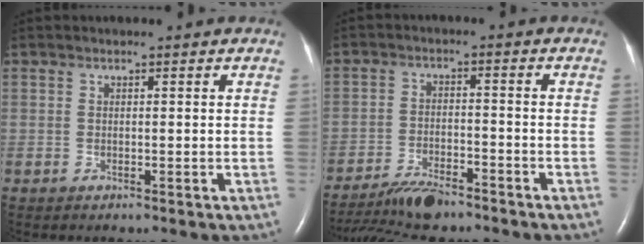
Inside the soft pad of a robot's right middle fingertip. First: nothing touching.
{"total": 8.6, "force": [-7.6, 1.7, 3.9], "torque": [-0.073, -0.018, -0.133]}